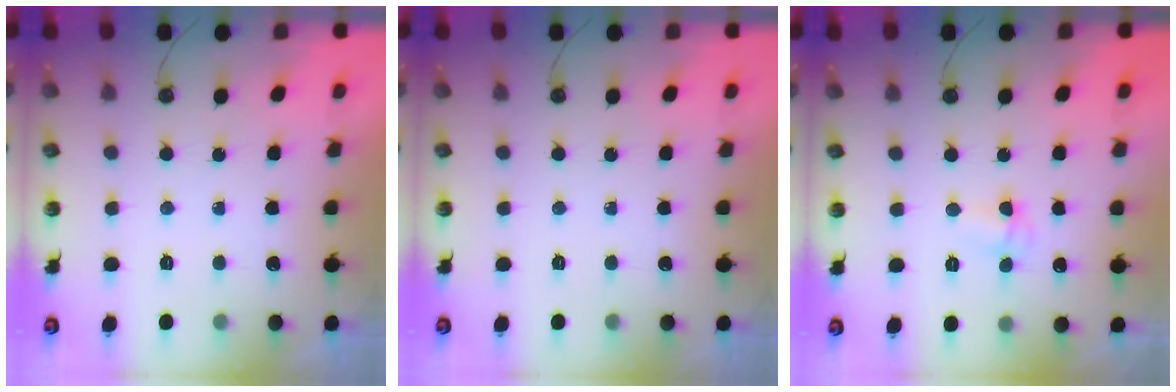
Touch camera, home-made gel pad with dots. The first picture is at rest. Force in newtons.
{"total": 0.0}
{"total": 4.4, "press": 3.3, "slide": 3.0}